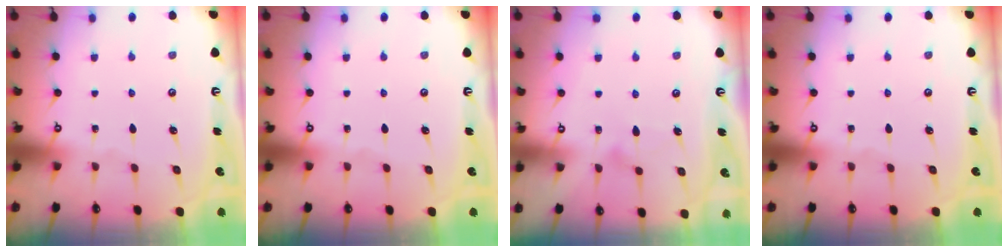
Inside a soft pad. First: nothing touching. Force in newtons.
{"total": 0.0}
{"total": 9.4, "press": 9.4, "slide": 0.3}
{"total": 0.0}